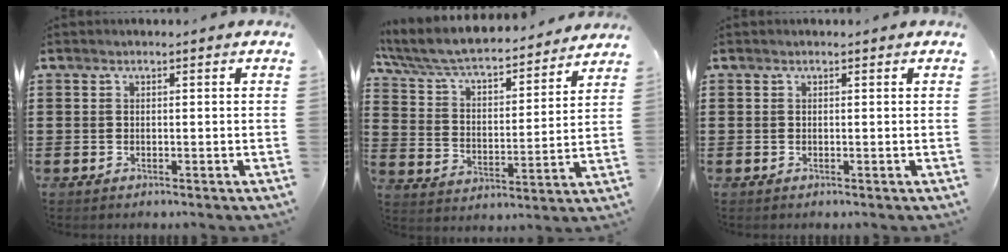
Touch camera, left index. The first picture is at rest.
{"total": 6.5, "force": [5.9, 0.8, 2.6], "torque": [-0.077, -0.046, 0.096]}
{"total": 0.0}